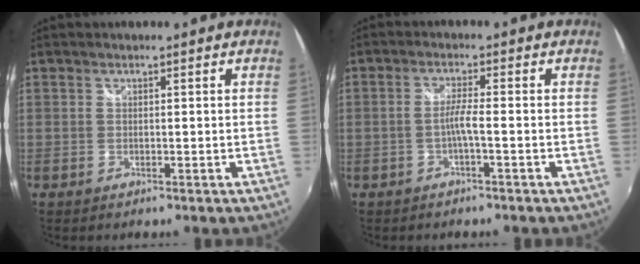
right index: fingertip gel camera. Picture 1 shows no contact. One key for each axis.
{"total": 2.5, "fx": -1.1, "fy": -0.4, "fz": 2.2, "tx": -0.043, "ty": 0.001, "tz": -0.022}